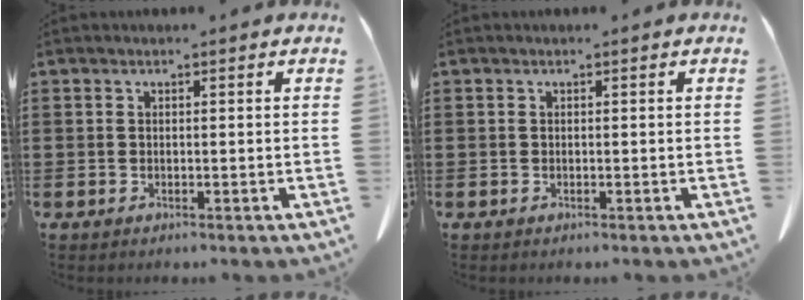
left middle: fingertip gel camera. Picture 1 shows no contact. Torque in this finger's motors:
{"motor_torque": [-1.15, 0.29, 0.03, -0.01]}